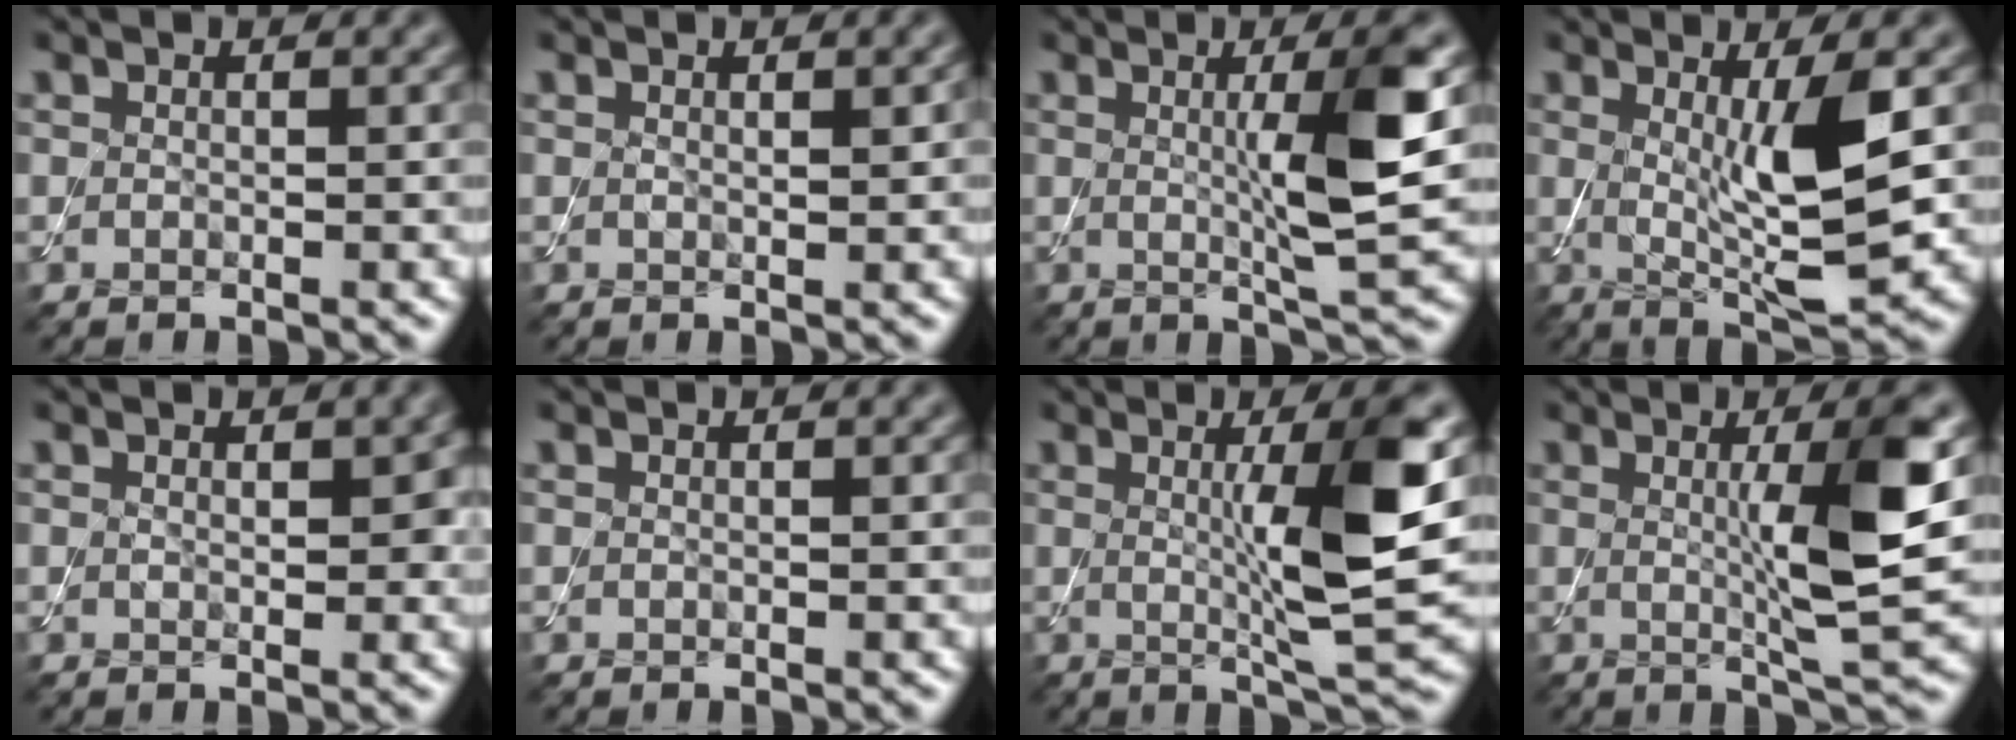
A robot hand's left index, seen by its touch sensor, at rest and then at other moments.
{"total": 0.8, "force": [0.3, 0.2, 0.7], "torque": [-0.009, -0.002, 0.006]}
{"total": 6.6, "force": [0.7, 0.9, 6.5], "torque": [-0.098, 0.002, 0.013]}
{"total": 6.3, "force": [0.6, 1.1, 6.1], "torque": [-0.100, -0.017, 0.018]}
{"total": 2.3, "force": [0.4, 1.4, 1.8], "torque": [-0.019, -0.002, 0.008]}
{"total": 0.0}
{"total": 8.4, "force": [0.9, 1.3, 8.3], "torque": [-0.116, -0.005, 0.019]}
{"total": 7.4, "force": [0.8, 1.1, 7.3], "torque": [-0.106, -0.001, 0.016]}